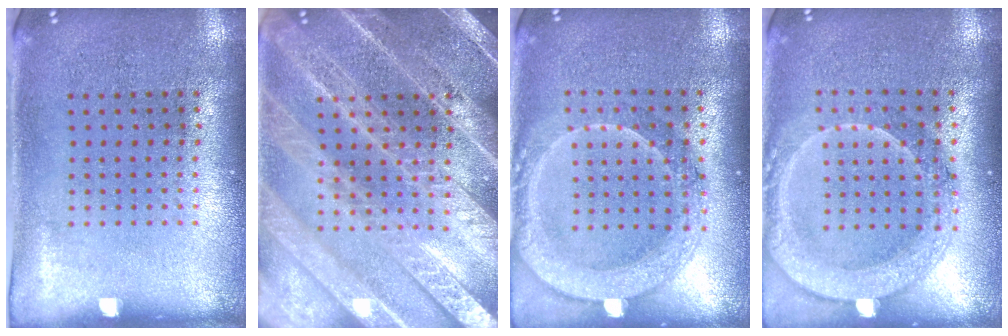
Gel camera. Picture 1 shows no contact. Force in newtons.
{"total": 6.0, "press": 5.9, "slide": 0.8}
{"total": 2.0, "press": 1.9, "slide": 0.8}
{"total": 2.0, "press": 1.9, "slide": 0.6}